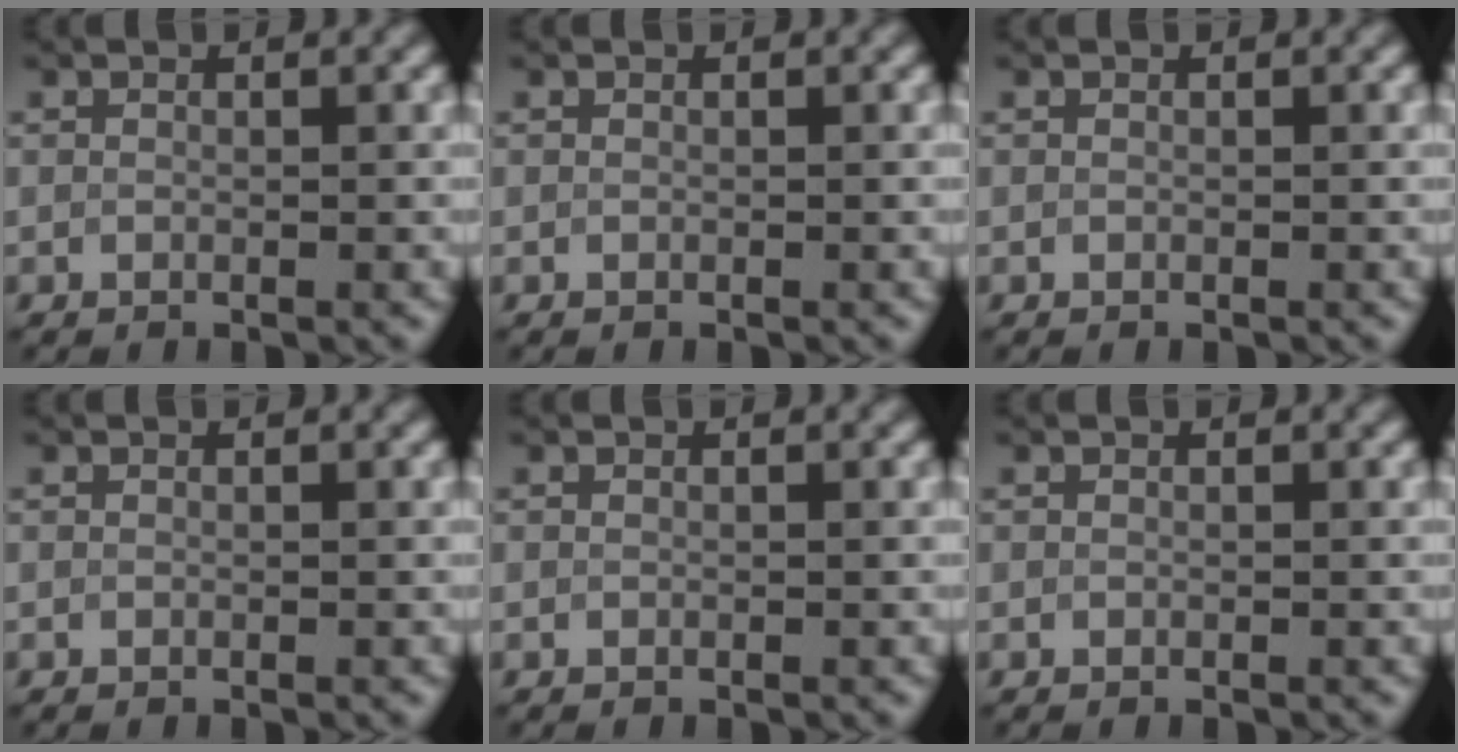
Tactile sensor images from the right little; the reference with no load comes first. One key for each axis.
{"total": 0.0}
{"total": 0.0}
{"total": 0.0}
{"total": 0.0}
{"total": 0.0}